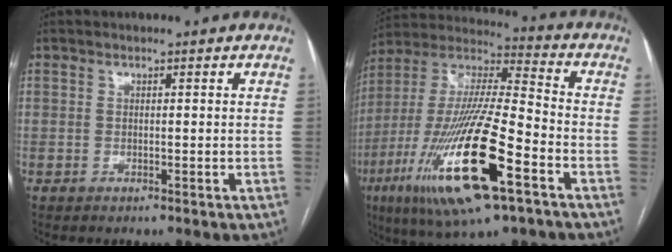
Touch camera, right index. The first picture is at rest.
{"total": 24.0, "force": [-9.9, 3.9, 21.6], "torque": [-0.453, -0.041, -0.174]}